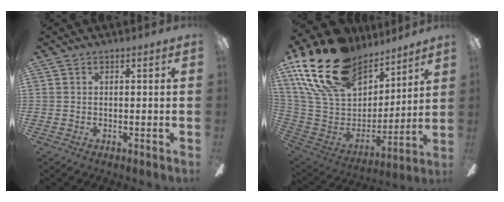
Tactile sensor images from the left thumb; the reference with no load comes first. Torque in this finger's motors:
{"motor_torque": [0.93, 0.25, 1.30, -1.47, 0.53]}